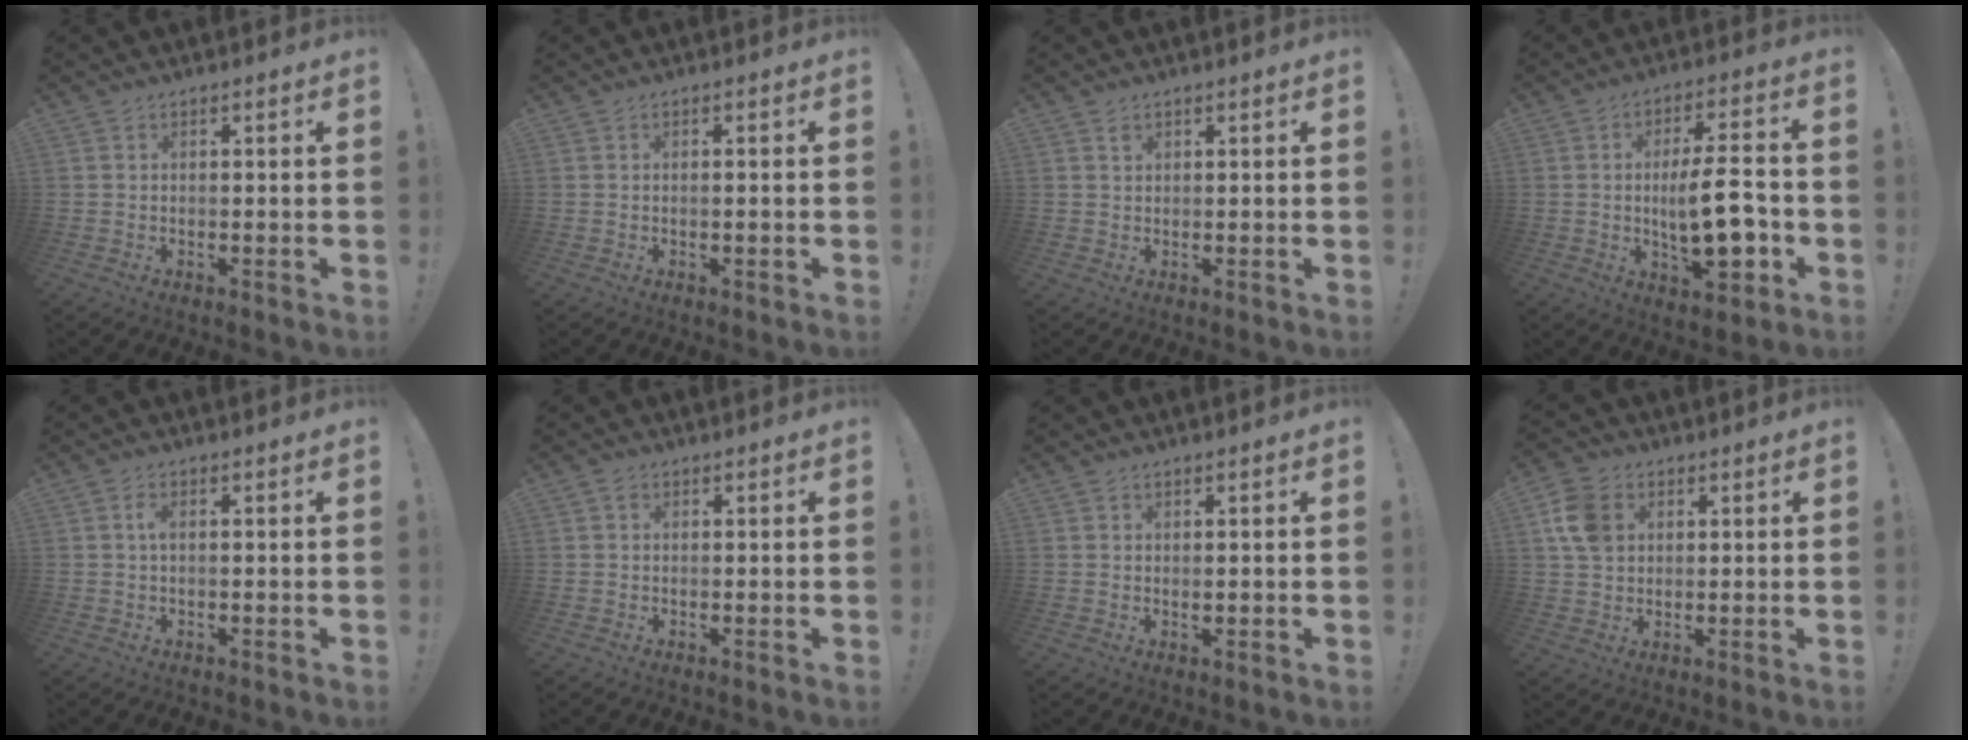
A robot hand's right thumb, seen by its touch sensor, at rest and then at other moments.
{"total": 0.8, "force": [-0.4, 0.0, 0.7], "torque": [-0.011, 0.000, -0.008]}
{"total": 1.1, "force": [0.8, 0.7, 0.4], "torque": [0.005, -0.006, 0.011]}
{"total": 15.2, "force": [-2.1, 4.8, 14.3], "torque": [-0.241, 0.002, -0.040]}
{"total": 2.1, "force": [0.2, 0.9, 1.9], "torque": [-0.033, 0.003, 0.000]}
{"total": 0.9, "force": [0.4, 0.7, 0.3], "torque": [-0.003, 0.001, 0.007]}
{"total": 0.8, "force": [0.4, 0.6, 0.4], "torque": [-0.008, 0.001, 0.007]}
{"total": 10.0, "force": [2.9, 7.6, 5.9], "torque": [-0.120, 0.006, 0.057]}